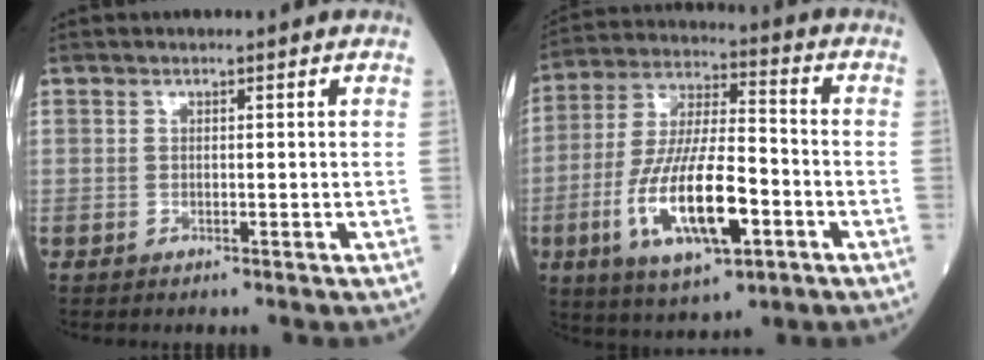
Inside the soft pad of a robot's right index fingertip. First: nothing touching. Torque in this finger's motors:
{"motor_torque": [1.87, -0.27, 1.05, 0.21]}